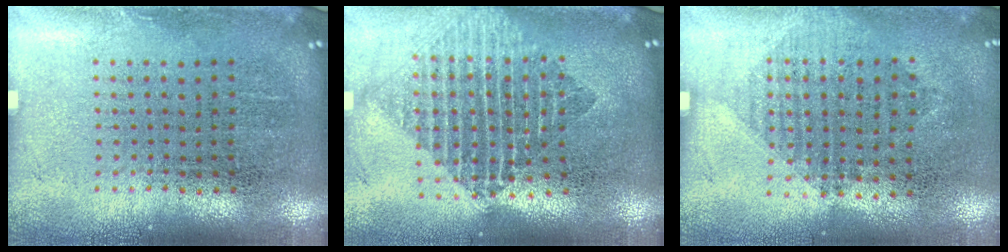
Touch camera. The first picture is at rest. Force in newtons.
{"total": 1.9, "press": 1.5, "slide": 1.1}
{"total": 0.9, "press": 0.9, "slide": 0.4}